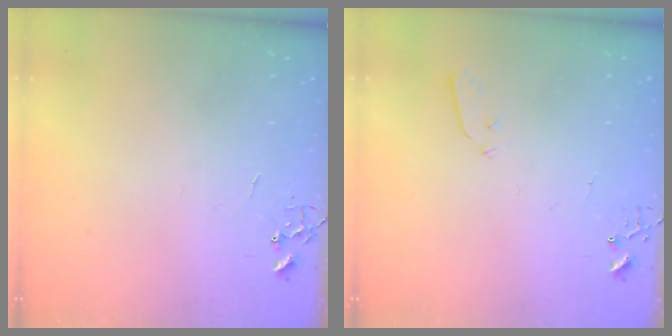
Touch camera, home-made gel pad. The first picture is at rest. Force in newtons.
{"total": 3.5, "press": 3.4, "slide": 0.6}